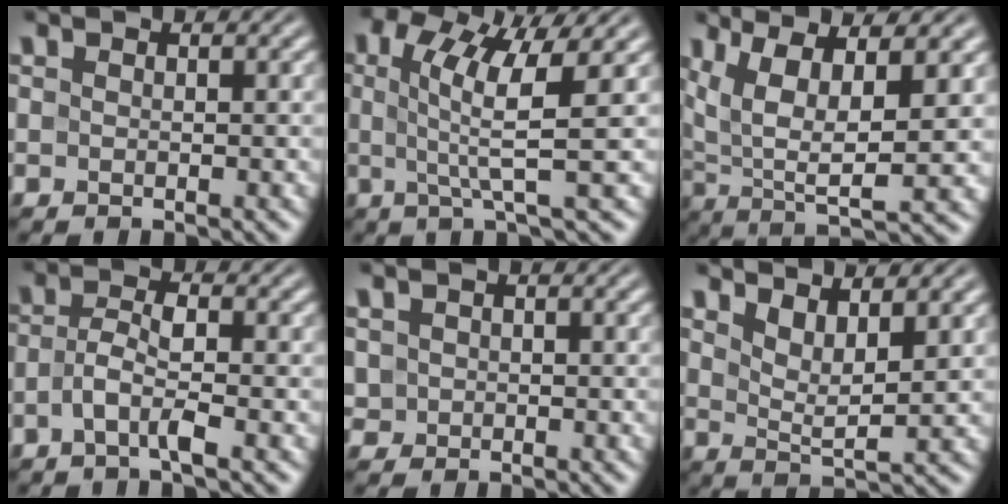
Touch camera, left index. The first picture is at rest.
{"total": 6.3, "force": [1.3, 1.4, 6.0], "torque": [-0.110, 0.010, 0.018]}
{"total": 8.8, "force": [2.8, 3.0, 7.8], "torque": [-0.158, -0.001, 0.055]}
{"total": 2.8, "force": [-1.0, 0.5, 2.6], "torque": [-0.054, 0.008, -0.027]}
{"total": 1.0, "force": [0.2, 1.0, 0.2], "torque": [-0.002, -0.002, 0.002]}
{"total": 3.5, "force": [2.4, 0.8, 2.4], "torque": [-0.048, -0.010, 0.048]}